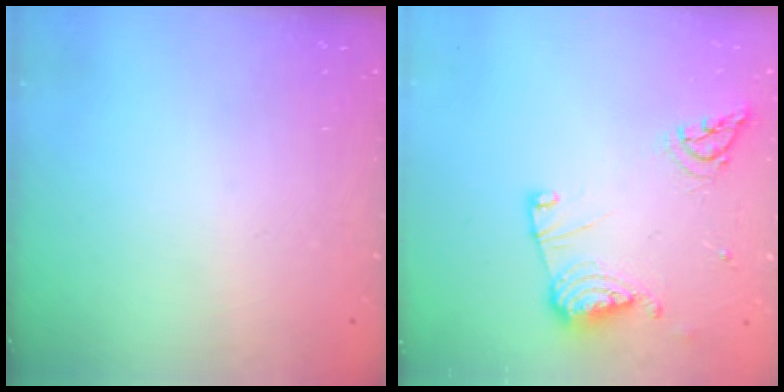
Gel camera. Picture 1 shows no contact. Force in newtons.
{"total": 12.6, "press": 12.5, "slide": 1.5}